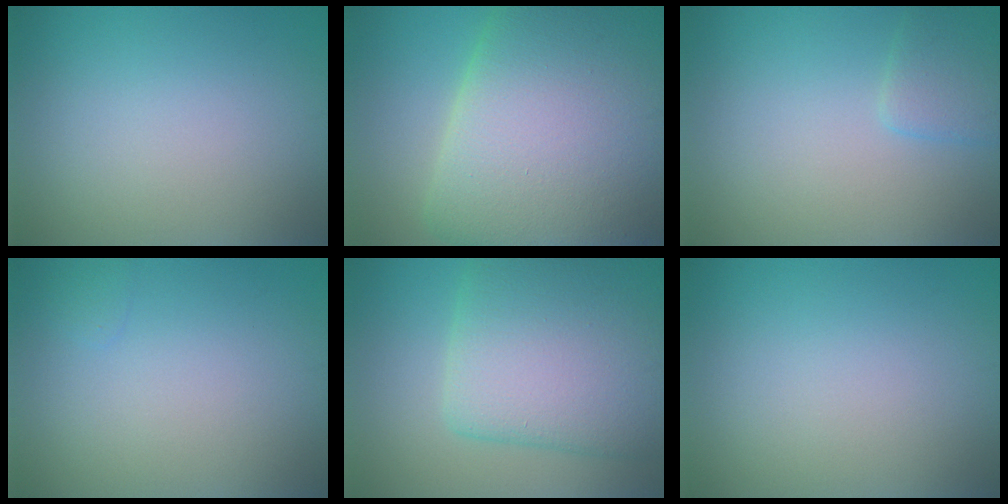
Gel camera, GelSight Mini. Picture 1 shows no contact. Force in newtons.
{"total": 20.8, "press": 20.8, "slide": 1.0}
{"total": 2.2, "press": 2.2, "slide": 0.1}
{"total": 0.6, "press": 0.6, "slide": 0.0}
{"total": 10.5, "press": 10.5, "slide": 0.4}
{"total": 0.0}